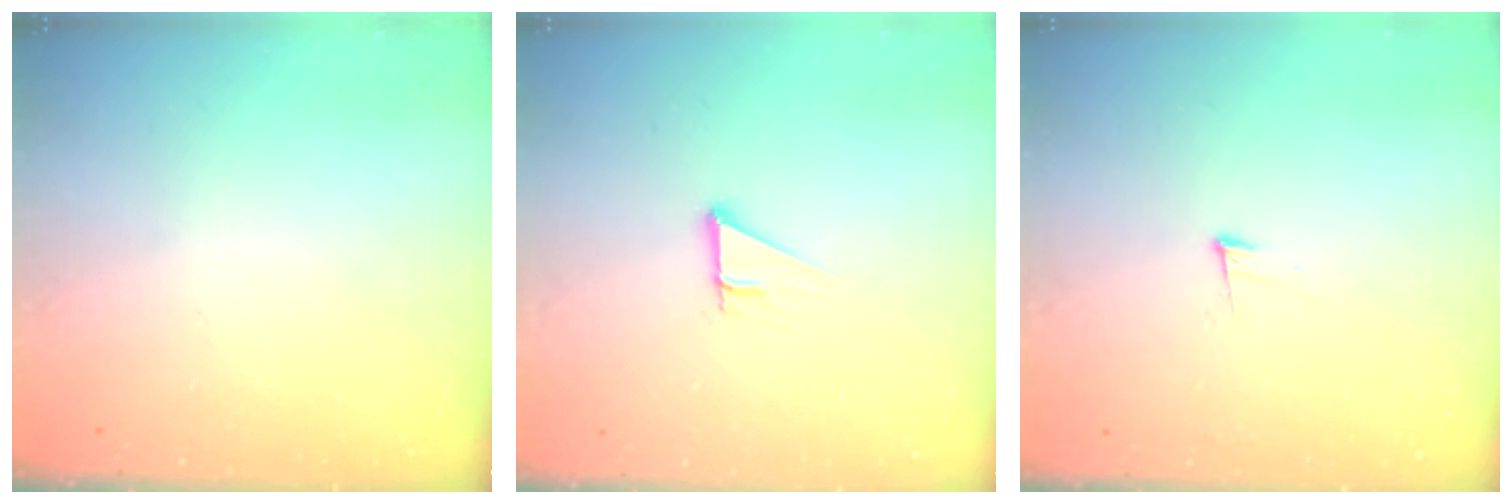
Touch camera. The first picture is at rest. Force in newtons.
{"total": 2.5, "press": 2.5, "slide": 0.1}
{"total": 8.9, "press": 8.8, "slide": 1.6}